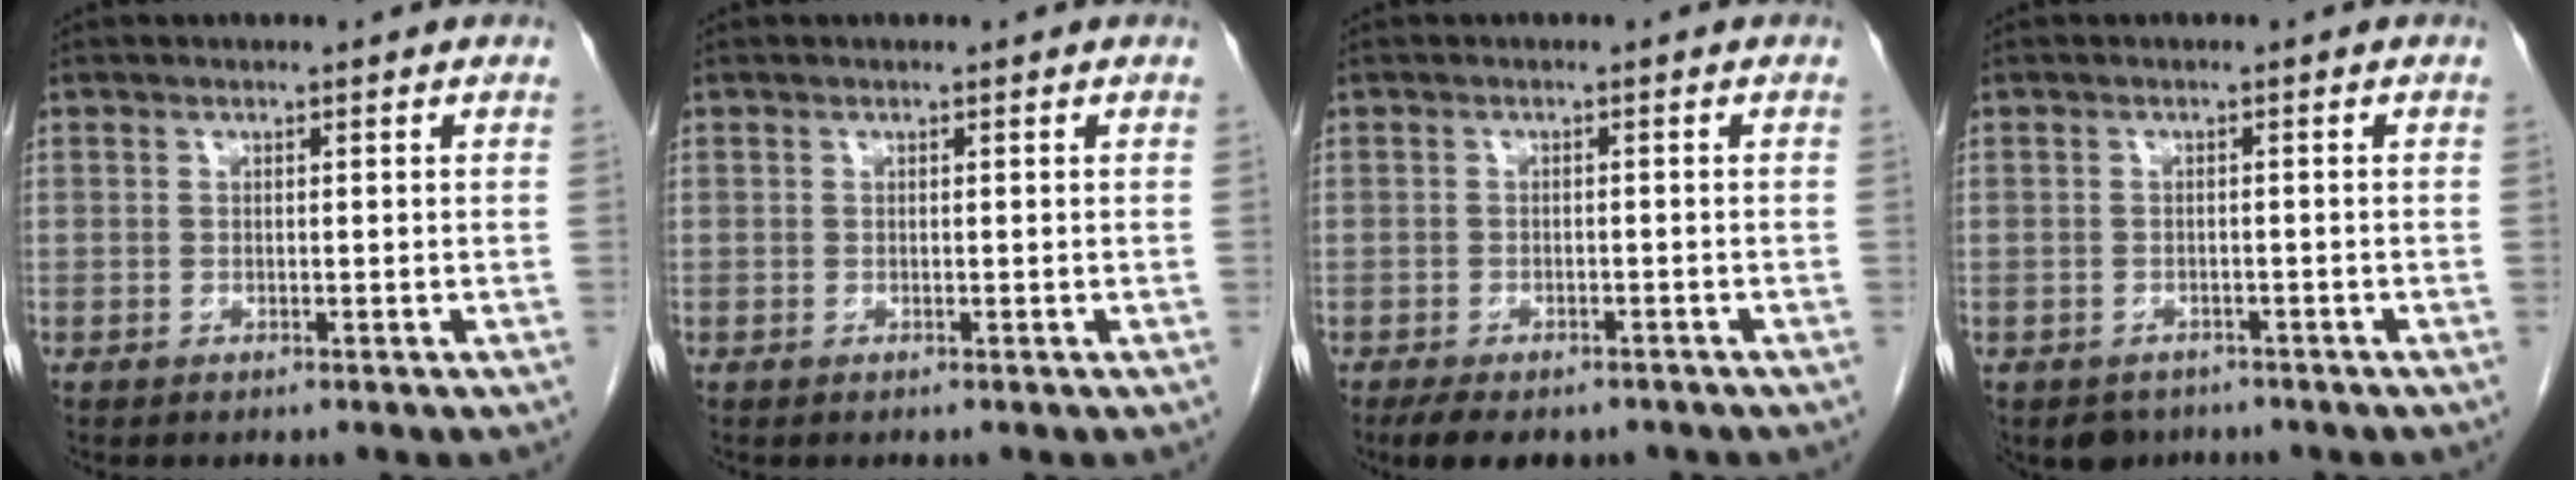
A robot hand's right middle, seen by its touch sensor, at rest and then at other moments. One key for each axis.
{"total": 0.0}
{"total": 8.0, "fx": -6.2, "fy": 3.3, "fz": 3.7, "tx": -0.053, "ty": -0.006, "tz": -0.084}
{"total": 3.5, "fx": -2.7, "fy": 2.2, "fz": 0.2, "tx": -0.002, "ty": 0.003, "tz": -0.040}